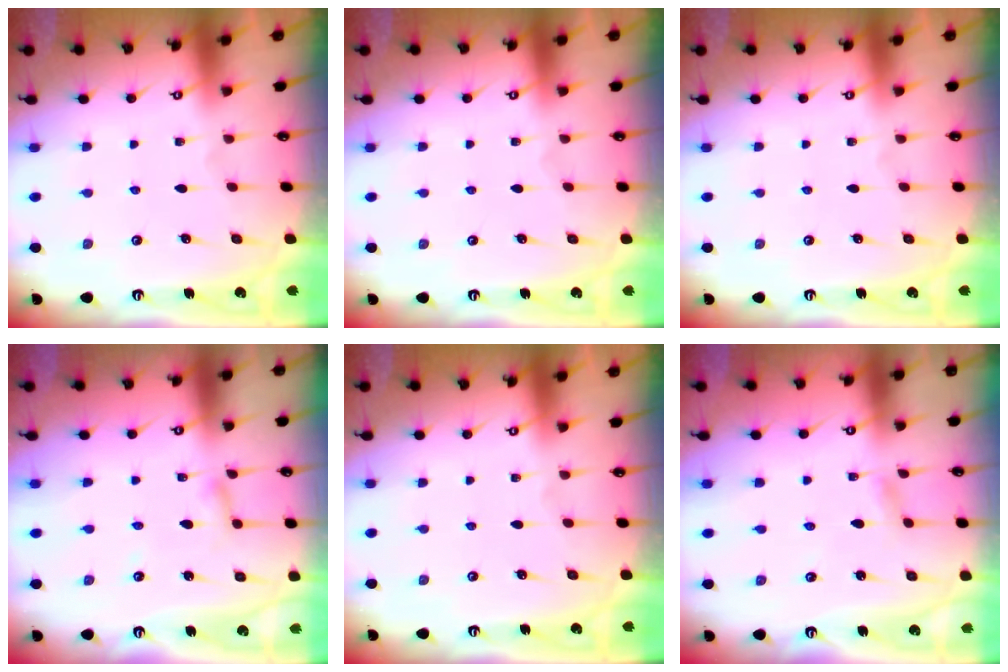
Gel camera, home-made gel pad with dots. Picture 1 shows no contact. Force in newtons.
{"total": 0.0}
{"total": 0.0}
{"total": 2.7, "press": 2.7, "slide": 0.1}
{"total": 0.0}
{"total": 1.9, "press": 1.9, "slide": 0.2}